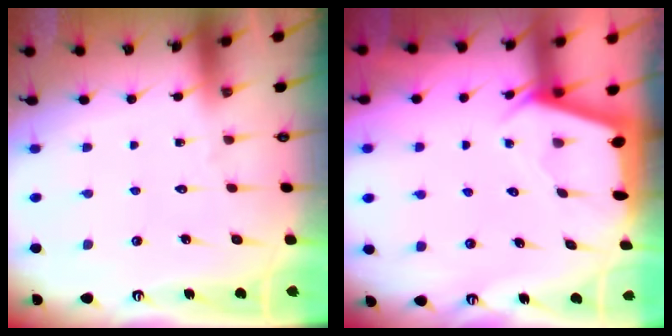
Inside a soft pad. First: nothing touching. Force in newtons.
{"total": 2.4, "press": 2.3, "slide": 0.3}